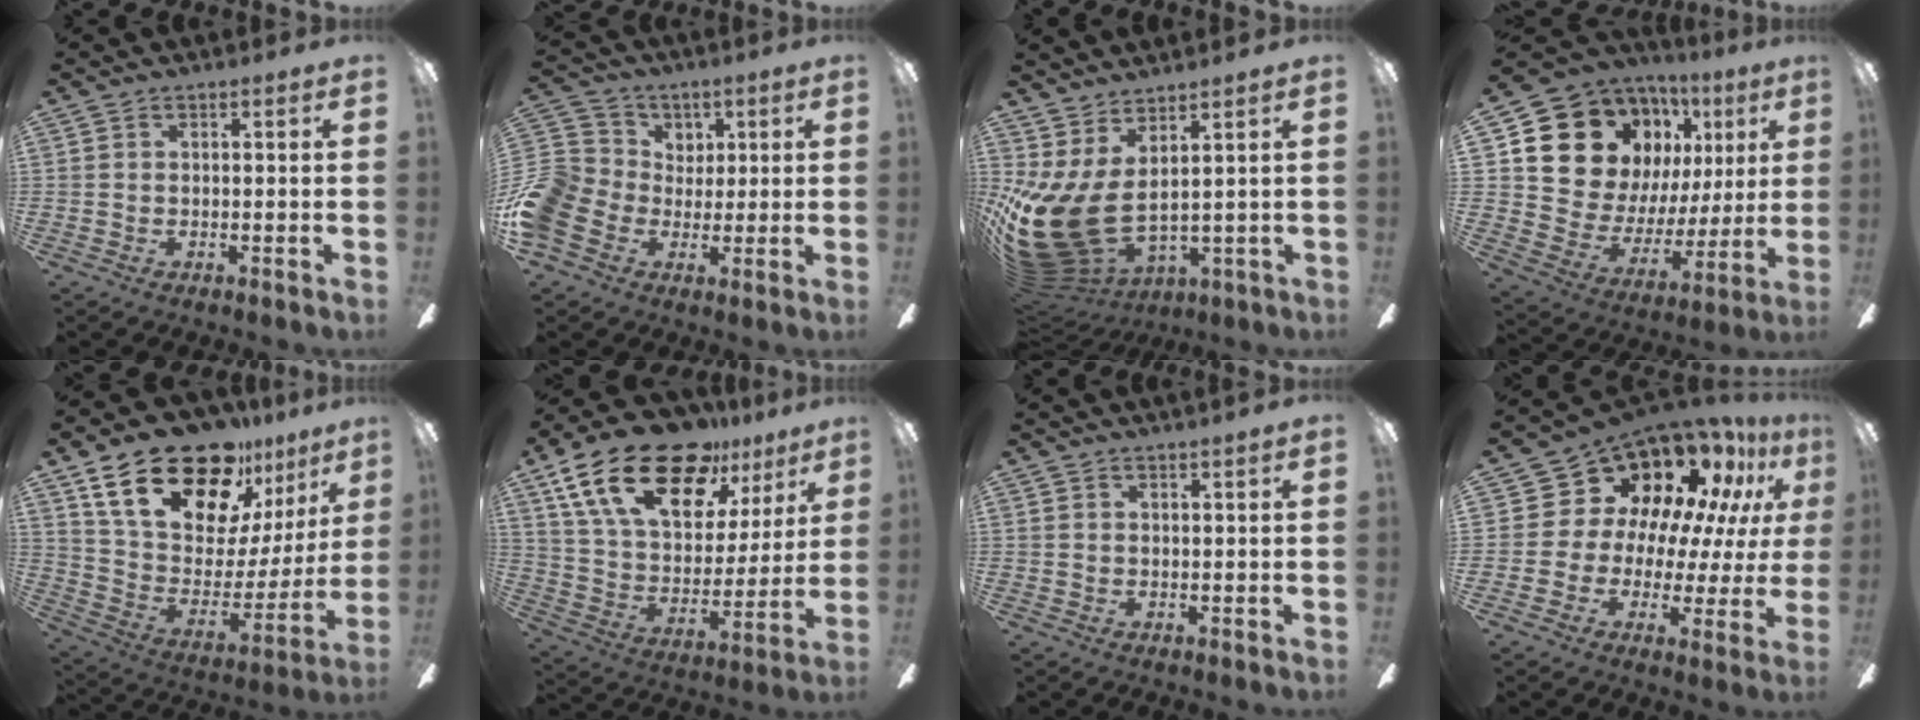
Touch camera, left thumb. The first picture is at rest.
{"total": 13.0, "force": [-2.1, 11.7, 5.4], "torque": [-0.138, 0.029, -0.036]}
{"total": 14.3, "force": [-1.1, 7.3, 12.2], "torque": [-0.278, -0.033, -0.006]}
{"total": 16.2, "force": [9.3, 11.6, 6.3], "torque": [-0.138, -0.060, 0.183]}
{"total": 26.0, "force": [18.1, 12.2, 14.2], "torque": [-0.236, -0.117, 0.332]}
{"total": 24.6, "force": [15.3, 12.0, 15.0], "torque": [-0.279, -0.081, 0.271]}
{"total": 1.2, "force": [1.0, -0.6, 0.2], "torque": [-0.004, -0.005, 0.019]}
{"total": 15.0, "force": [10.6, 9.3, 5.2], "torque": [-0.103, -0.096, 0.200]}